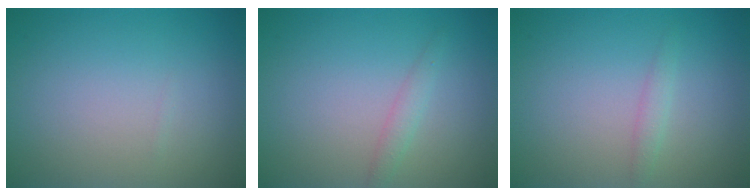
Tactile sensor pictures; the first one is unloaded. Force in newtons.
{"total": 1.2, "press": 1.2, "slide": 0.1}
{"total": 1.0, "press": 1.0, "slide": 0.0}